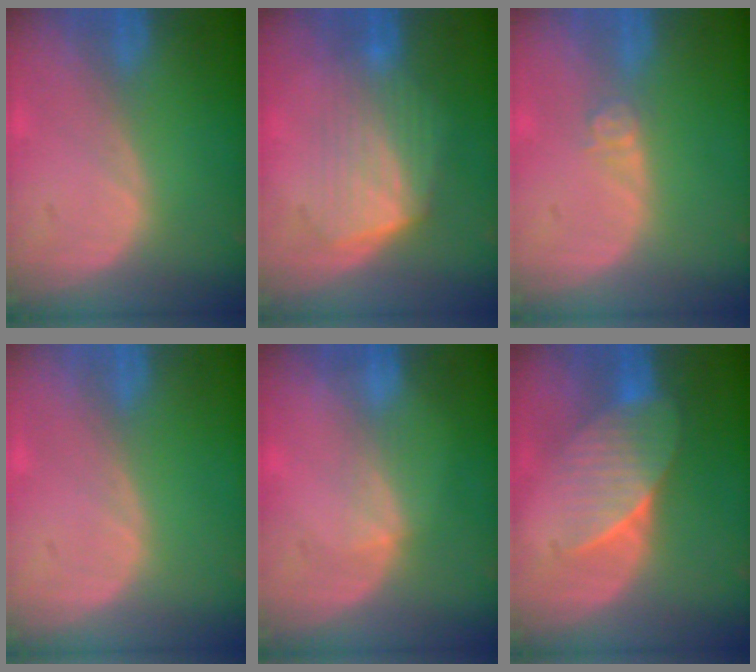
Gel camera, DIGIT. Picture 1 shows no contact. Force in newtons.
{"total": 7.0, "press": 6.4, "slide": 2.8}
{"total": 2.4, "press": 2.0, "slide": 1.3}
{"total": 0.0}
{"total": 2.1, "press": 1.7, "slide": 1.2}
{"total": 7.4, "press": 6.9, "slide": 2.6}